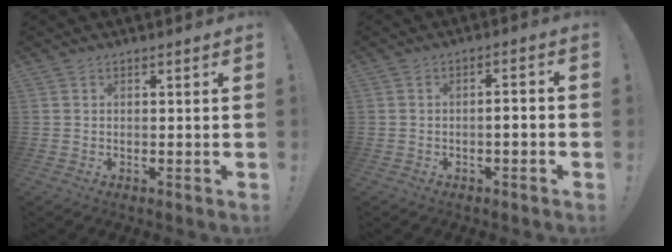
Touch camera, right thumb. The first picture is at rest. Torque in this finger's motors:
{"motor_torque": [0.20, -0.22, -0.25, 0.27, 0.11]}